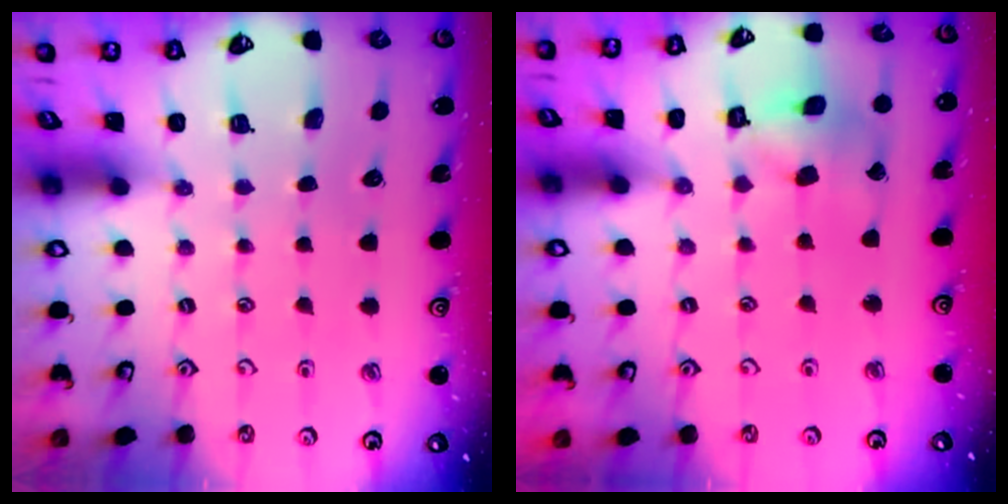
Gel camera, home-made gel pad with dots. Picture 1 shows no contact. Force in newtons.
{"total": 10.5, "press": 10.4, "slide": 1.4}